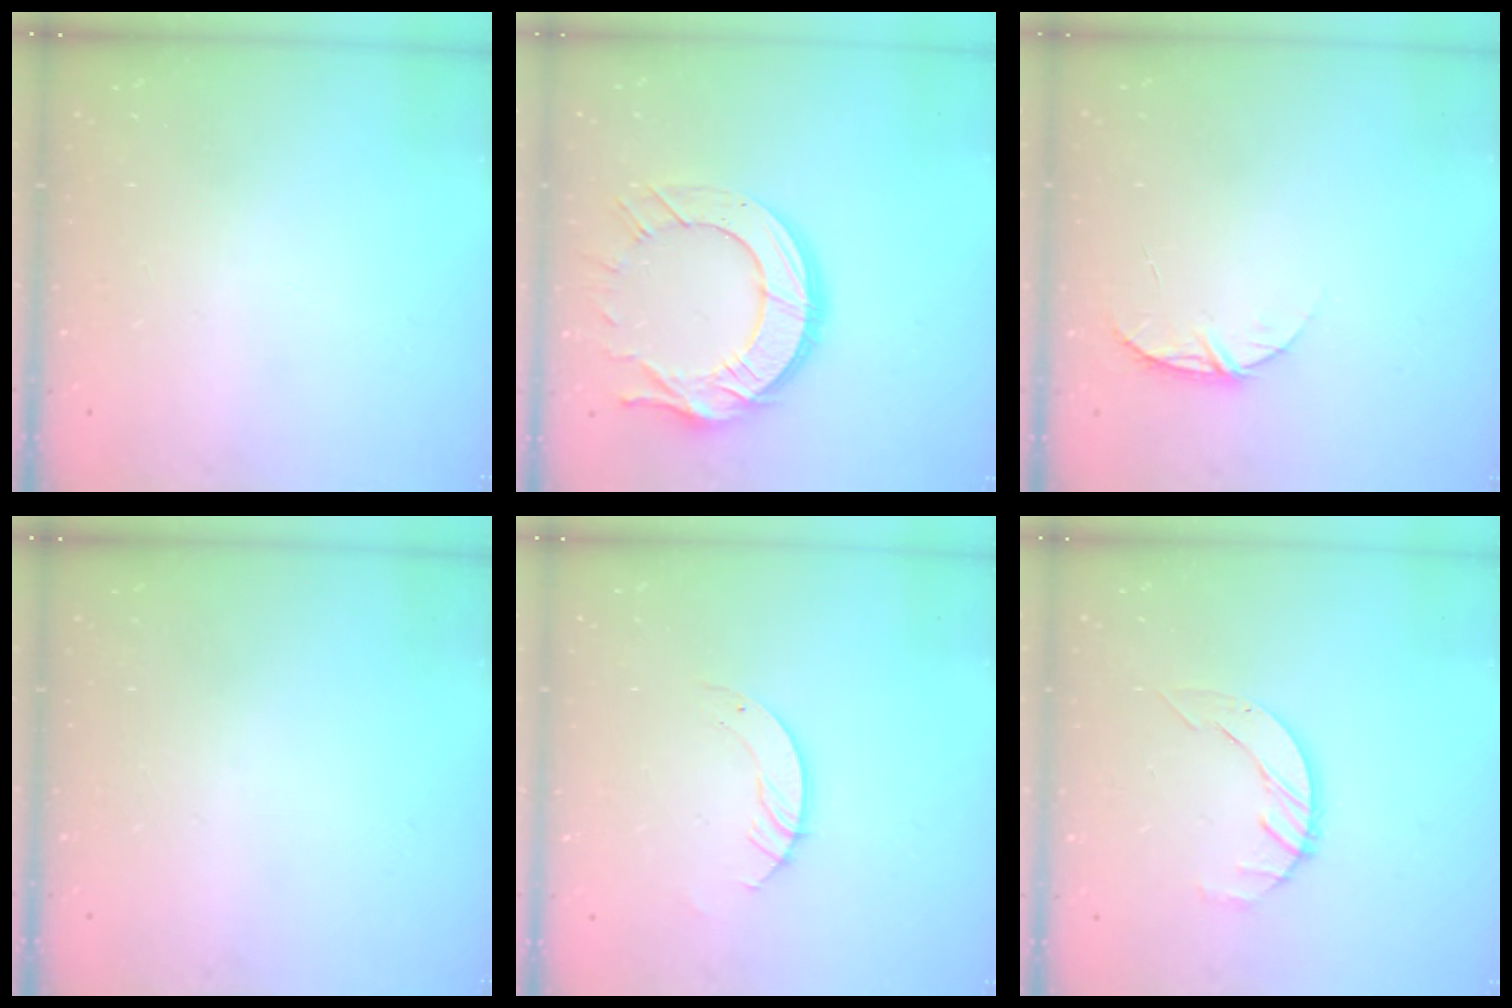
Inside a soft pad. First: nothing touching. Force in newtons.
{"total": 14.7, "press": 14.6, "slide": 1.2}
{"total": 6.1, "press": 6.1, "slide": 0.7}
{"total": 0.0}
{"total": 3.5, "press": 3.5, "slide": 0.2}
{"total": 2.7, "press": 2.7, "slide": 0.3}